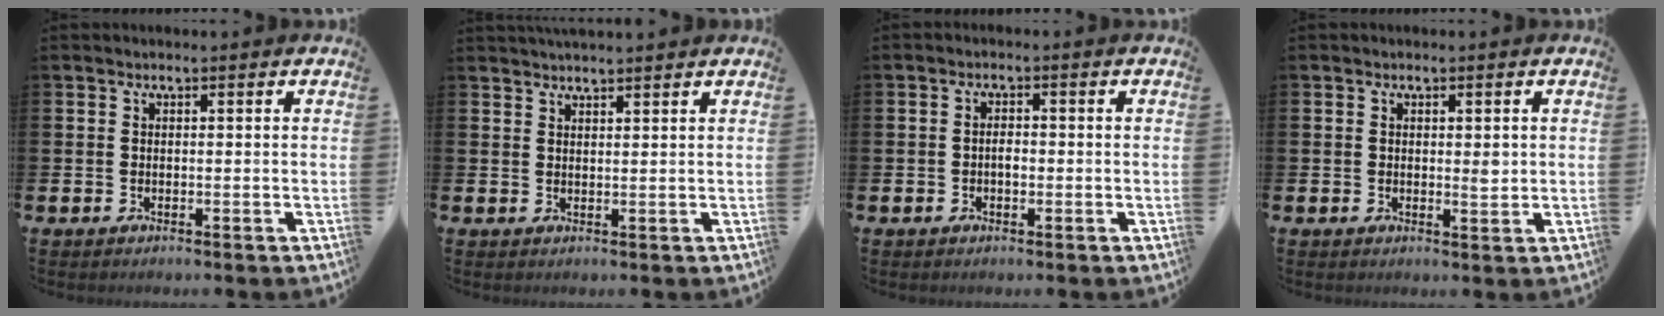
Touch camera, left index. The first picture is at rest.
{"total": 2.1, "force": [2.1, -0.1, 0.1], "torque": [-0.001, -0.007, 0.038]}
{"total": 1.4, "force": [-0.5, 0.8, 1.0], "torque": [-0.014, 0.001, -0.011]}
{"total": 1.1, "force": [0.4, 0.5, 0.9], "torque": [0.002, -0.003, 0.002]}